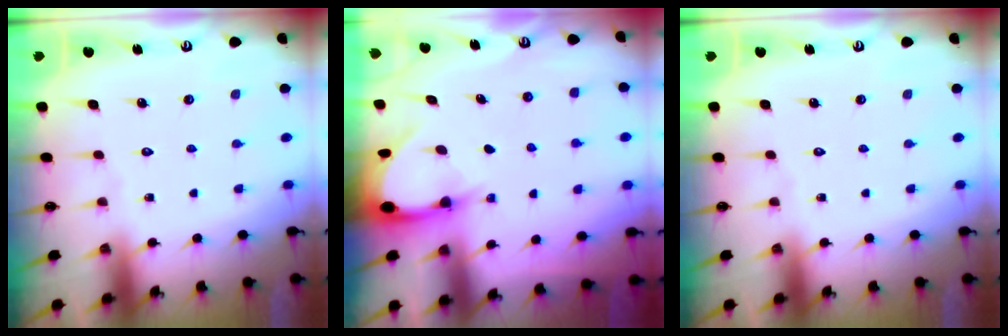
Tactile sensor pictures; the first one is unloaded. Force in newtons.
{"total": 3.1, "press": 3.1, "slide": 0.2}
{"total": 0.0}